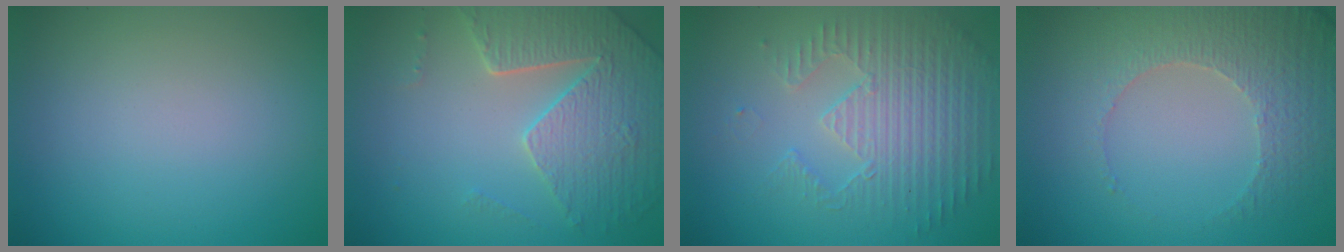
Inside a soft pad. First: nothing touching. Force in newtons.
{"total": 5.0, "press": 4.5, "slide": 2.1}
{"total": 3.8, "press": 3.6, "slide": 1.1}
{"total": 4.7, "press": 3.5, "slide": 3.1}